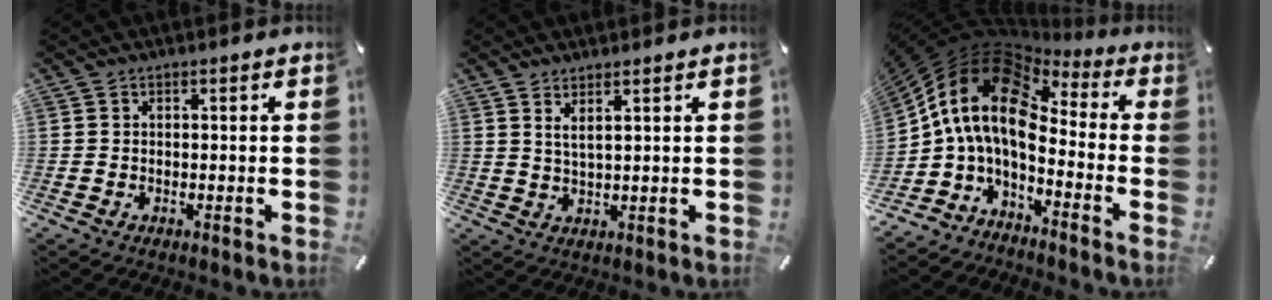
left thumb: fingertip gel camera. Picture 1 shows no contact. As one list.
[{"total": 2.7, "force": [2.0, -0.1, 1.8], "torque": [-0.042, -0.008, 0.036]}, {"total": 12.0, "force": [0.2, 7.8, 9.2], "torque": [-0.222, -0.019, -0.009]}]